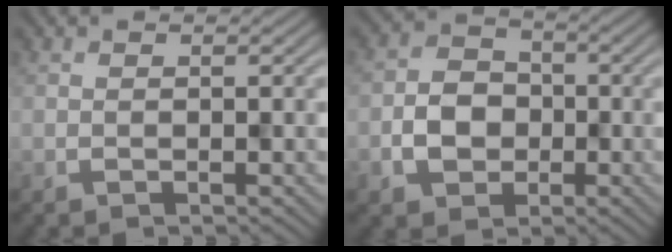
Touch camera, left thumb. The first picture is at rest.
{"total": 4.6, "force": [-1.3, 3.9, 2.0], "torque": [-0.036, 0.000, -0.031]}